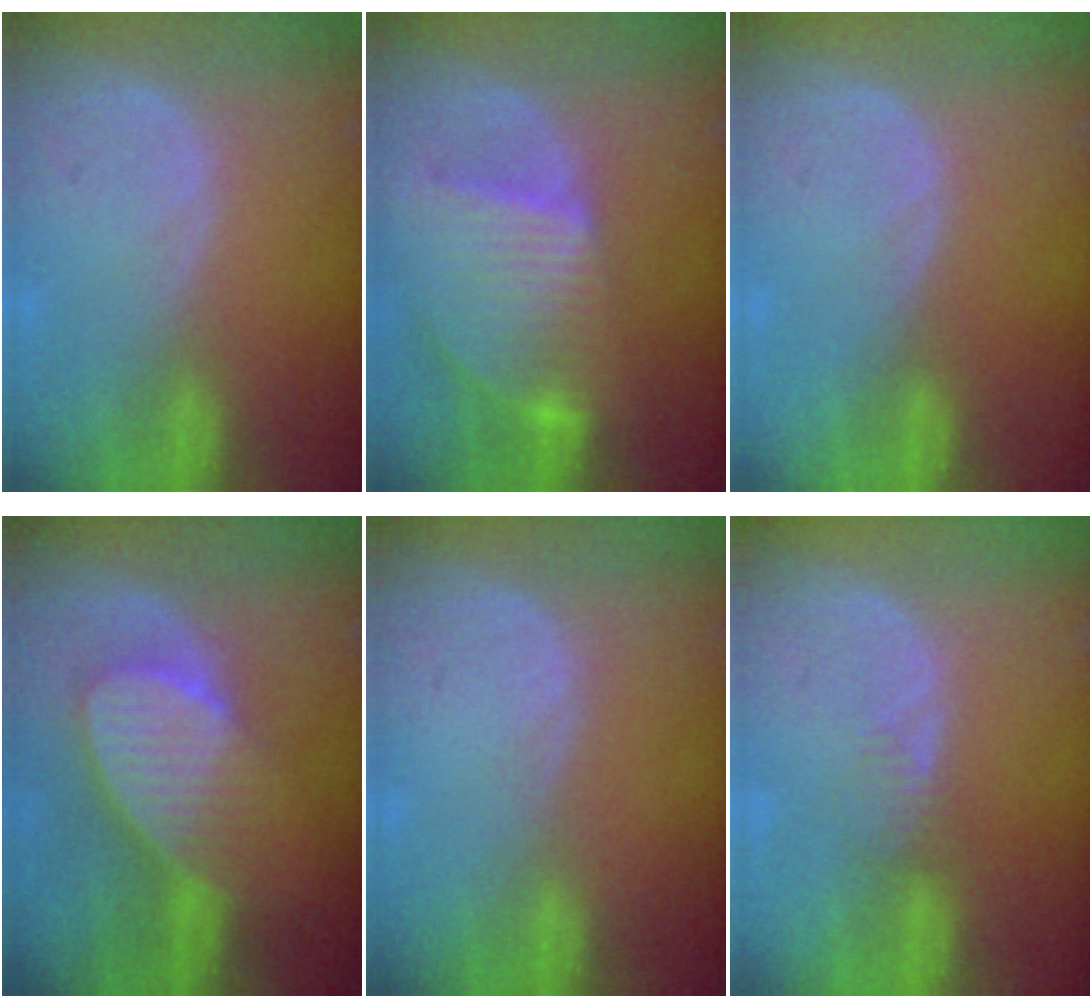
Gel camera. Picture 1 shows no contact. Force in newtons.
{"total": 9.5, "press": 8.2, "slide": 4.8}
{"total": 0.0}
{"total": 8.3, "press": 7.7, "slide": 3.1}
{"total": 0.0}
{"total": 1.6, "press": 1.6, "slide": 0.2}